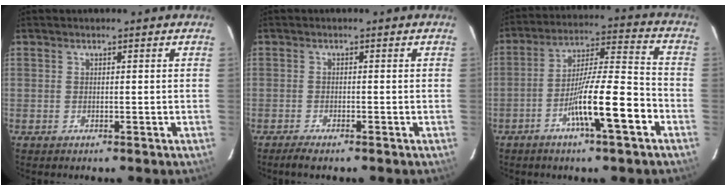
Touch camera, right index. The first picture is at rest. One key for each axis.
{"total": 2.4, "fx": -1.9, "fy": 0.2, "fz": 1.5, "tx": -0.028, "ty": -0.006, "tz": -0.030}
{"total": 13.0, "fx": -5.5, "fy": 0.7, "fz": 11.8, "tx": -0.203, "ty": 0.005, "tz": -0.095}